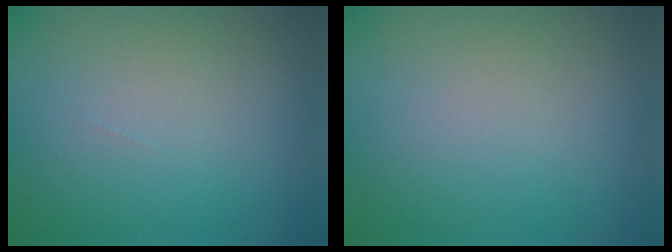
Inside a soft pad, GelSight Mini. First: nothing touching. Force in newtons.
{"total": 0.0}